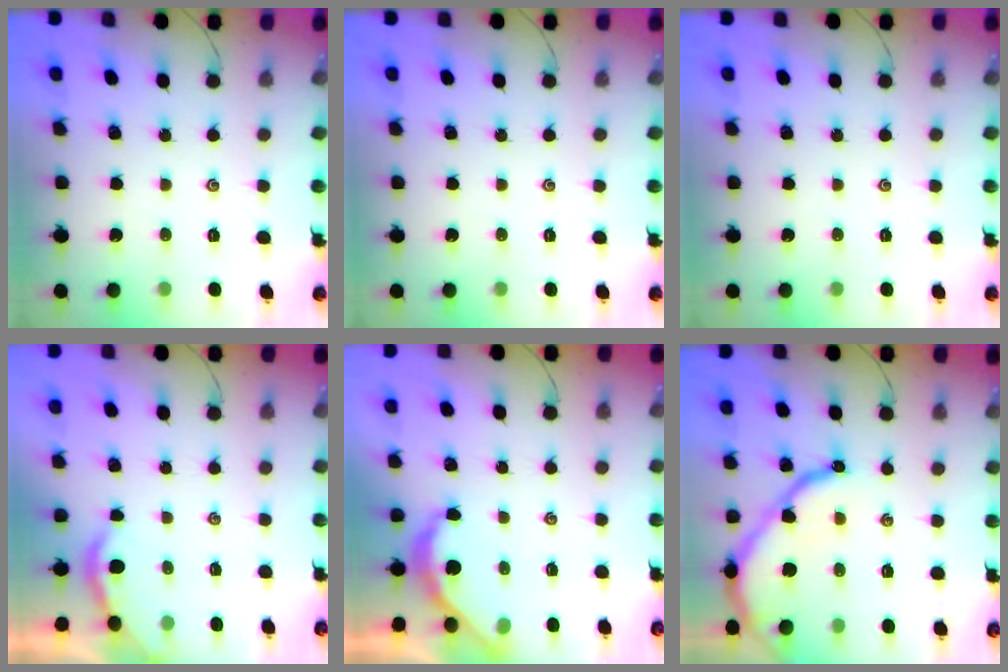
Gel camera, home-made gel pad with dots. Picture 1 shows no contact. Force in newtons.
{"total": 0.0}
{"total": 0.0}
{"total": 1.9, "press": 1.9, "slide": 0.4}
{"total": 4.5, "press": 4.5, "slide": 0.3}
{"total": 10.4, "press": 10.4, "slide": 1.2}